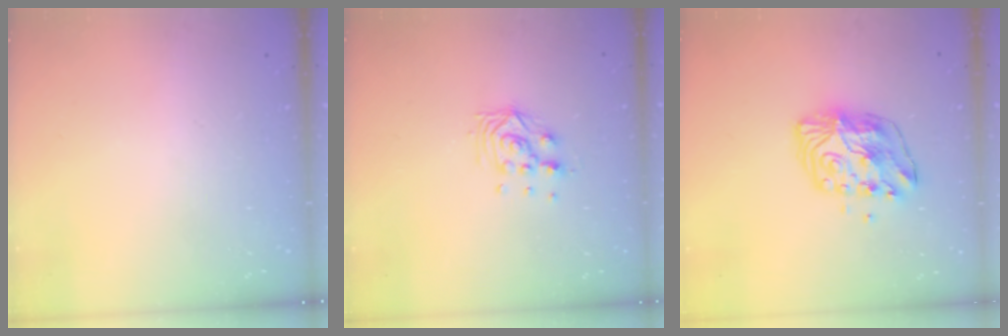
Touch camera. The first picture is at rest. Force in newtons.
{"total": 8.8, "press": 8.8, "slide": 0.7}
{"total": 10.2, "press": 10.2, "slide": 0.6}